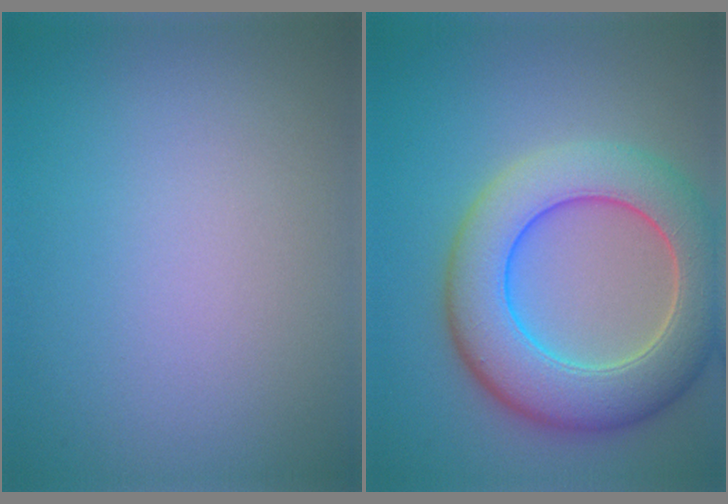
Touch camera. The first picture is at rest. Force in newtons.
{"total": 8.6, "press": 8.6, "slide": 0.7}